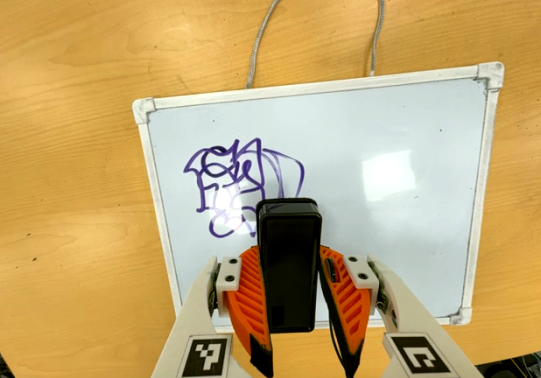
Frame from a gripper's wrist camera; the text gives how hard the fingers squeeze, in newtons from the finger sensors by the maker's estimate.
{"total": 4.4, "left": 3.2, "right": 5.6}